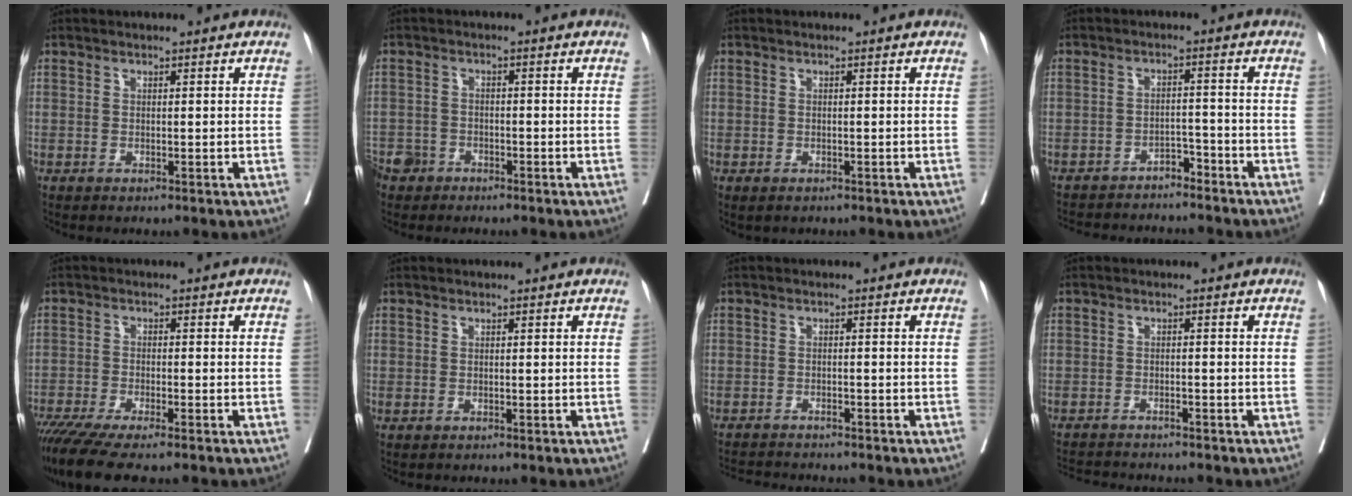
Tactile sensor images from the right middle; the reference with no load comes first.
{"total": 4.8, "force": [-3.7, 3.0, 0.6], "torque": [-0.008, 0.003, -0.071]}
{"total": 1.0, "force": [-0.7, 0.5, 0.4], "torque": [-0.011, -0.003, -0.008]}
{"total": 10.6, "force": [-9.7, 3.2, 3.0], "torque": [-0.033, 0.022, -0.138]}
{"total": 11.0, "force": [-8.9, 1.4, 6.4], "torque": [-0.099, -0.022, -0.145]}
{"total": 0.0}
{"total": 5.4, "force": [-5.2, 0.4, 1.4], "torque": [-0.013, -0.007, -0.080]}
{"total": 6.5, "force": [-6.2, 0.8, 1.9], "torque": [-0.021, -0.004, -0.094]}